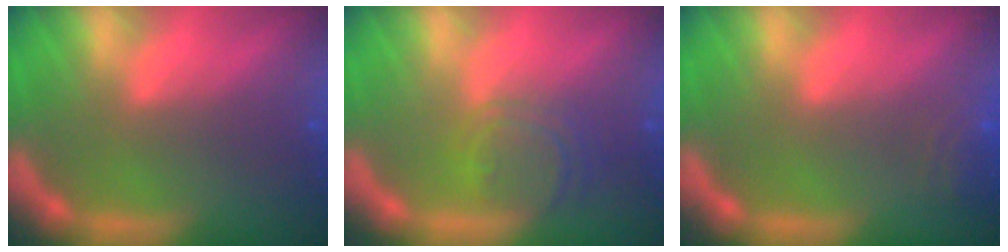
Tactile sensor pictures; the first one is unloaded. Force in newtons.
{"total": 4.0}
{"total": 3.0}